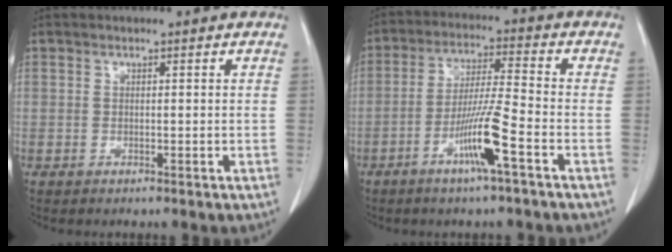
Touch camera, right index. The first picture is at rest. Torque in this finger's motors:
{"motor_torque": [1.59, -0.54, 0.76, 0.11]}